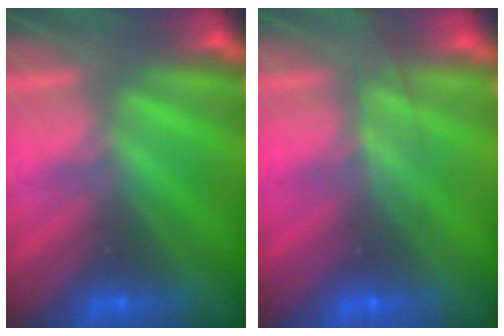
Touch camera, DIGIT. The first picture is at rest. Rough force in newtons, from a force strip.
{"total": 2.5}